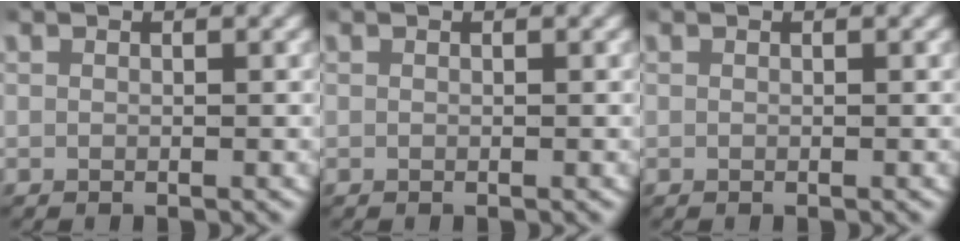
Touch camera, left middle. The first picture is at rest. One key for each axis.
{"total": 0.0}
{"total": 0.0}